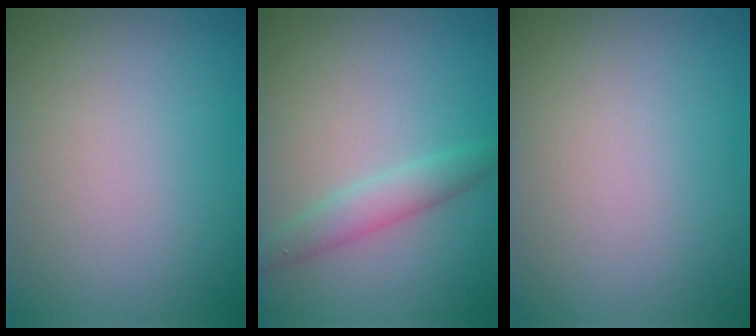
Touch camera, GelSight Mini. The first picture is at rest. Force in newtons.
{"total": 2.3, "press": 2.3, "slide": 0.0}
{"total": 0.0}